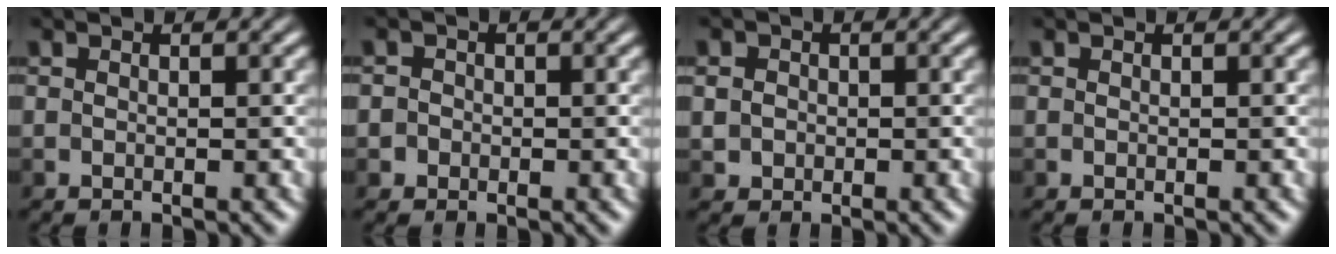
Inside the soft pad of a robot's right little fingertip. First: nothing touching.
{"total": 1.4, "force": [-0.4, 1.3, 0.1], "torque": [-0.003, -0.002, -0.012]}
{"total": 1.9, "force": [0.3, 1.8, 0.6], "torque": [-0.023, 0.004, -0.003]}
{"total": 0.0}